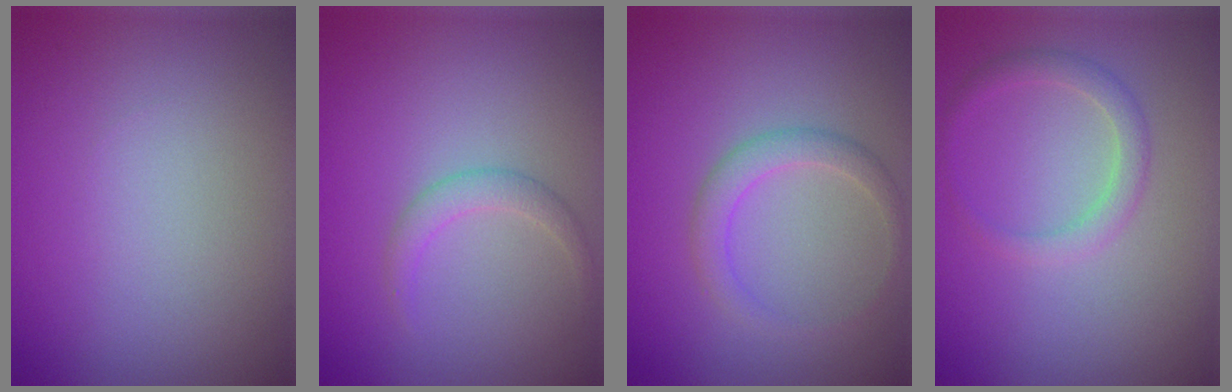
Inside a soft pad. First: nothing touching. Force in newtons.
{"total": 1.6, "press": 1.6, "slide": 0.0}
{"total": 2.1, "press": 2.1, "slide": 0.1}
{"total": 1.9, "press": 1.9, "slide": 0.1}